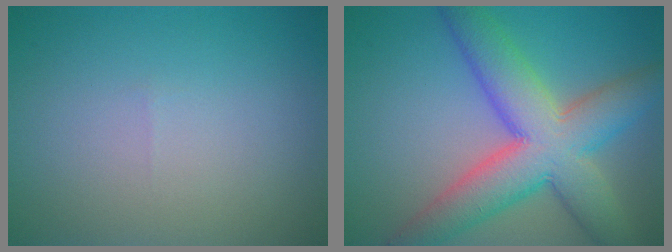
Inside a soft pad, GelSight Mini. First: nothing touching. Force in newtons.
{"total": 9.7, "press": 9.7, "slide": 0.4}